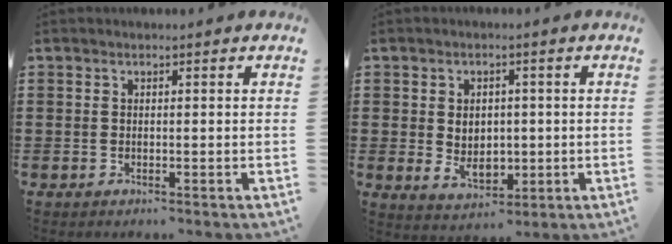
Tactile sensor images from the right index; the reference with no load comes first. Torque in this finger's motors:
{"motor_torque": [1.52, 0.62, 0.33, 0.11]}